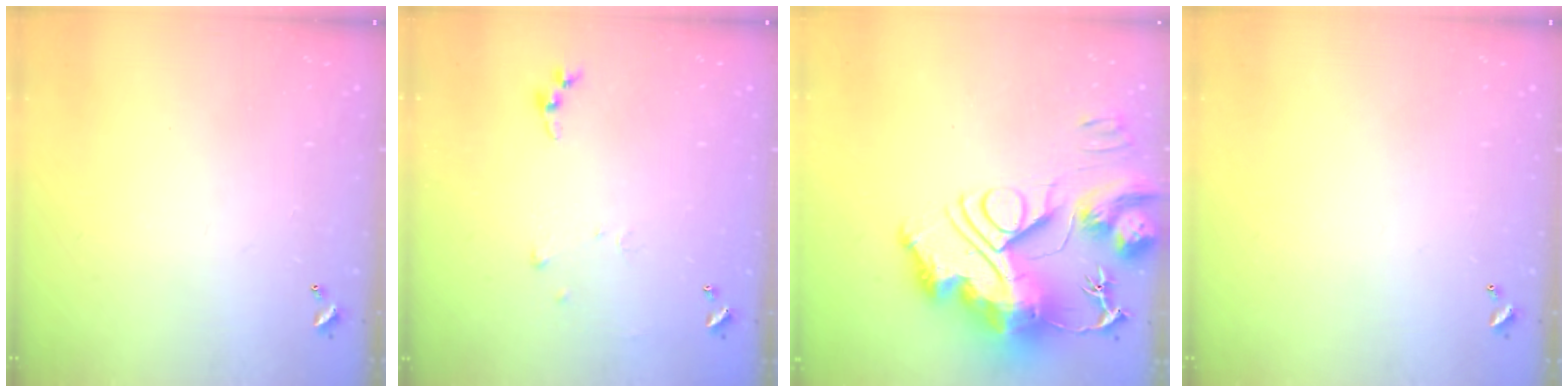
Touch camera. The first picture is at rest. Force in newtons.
{"total": 5.1, "press": 5.0, "slide": 0.8}
{"total": 0.5, "press": 0.5, "slide": 0.0}
{"total": 0.0}